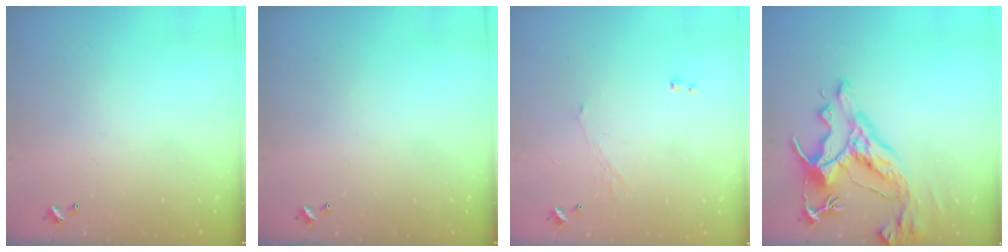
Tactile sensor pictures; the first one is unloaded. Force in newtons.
{"total": 0.0}
{"total": 0.9, "press": 0.7, "slide": 0.5}
{"total": 10.7, "press": 10.5, "slide": 2.2}